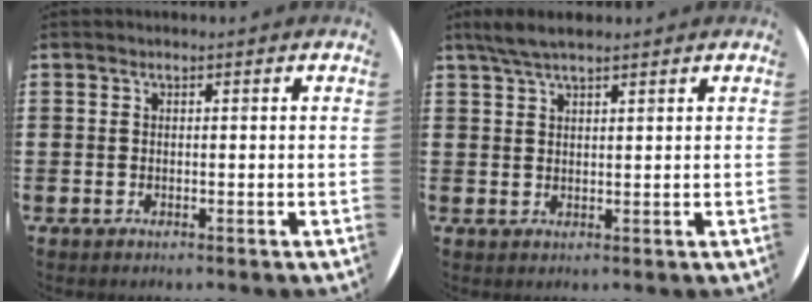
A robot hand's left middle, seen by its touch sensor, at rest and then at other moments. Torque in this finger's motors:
{"motor_torque": [0.72, -0.62, 0.09, 0.06]}